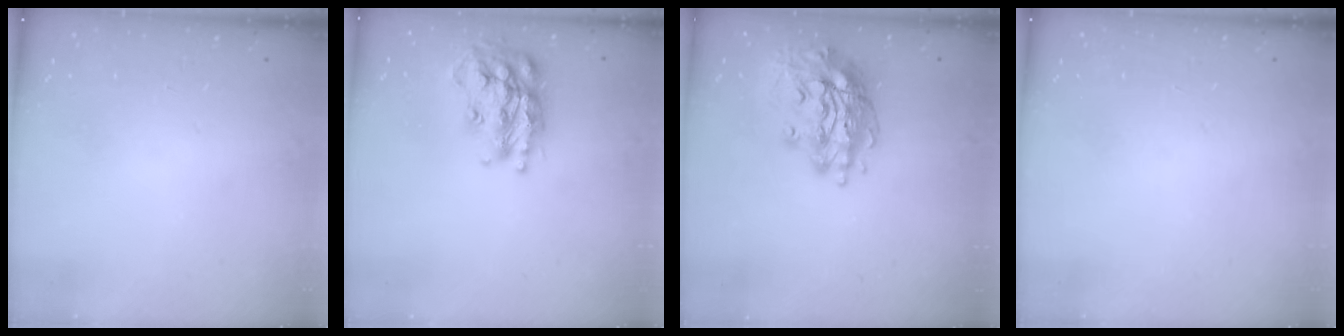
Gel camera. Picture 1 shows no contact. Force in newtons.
{"total": 19.5, "press": 19.4, "slide": 1.3}
{"total": 15.7, "press": 15.7, "slide": 1.3}
{"total": 0.0}